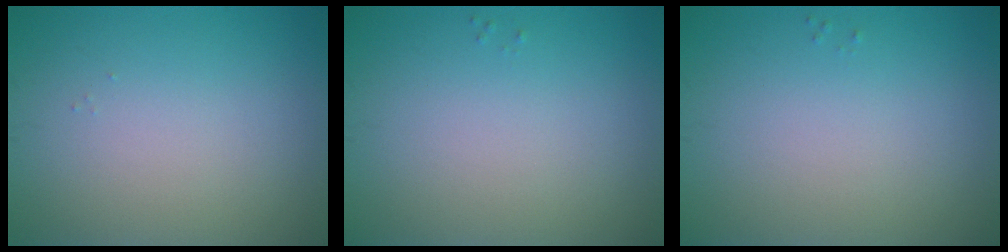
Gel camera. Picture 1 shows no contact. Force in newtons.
{"total": 0.0}
{"total": 0.0}